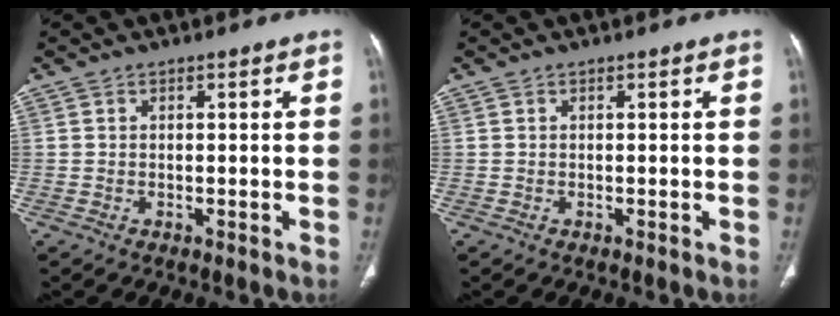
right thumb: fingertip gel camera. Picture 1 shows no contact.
{"total": 0.0}